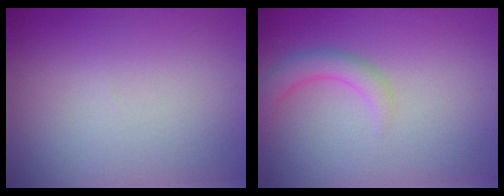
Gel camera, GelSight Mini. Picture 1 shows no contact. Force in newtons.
{"total": 2.3, "press": 2.3, "slide": 0.2}